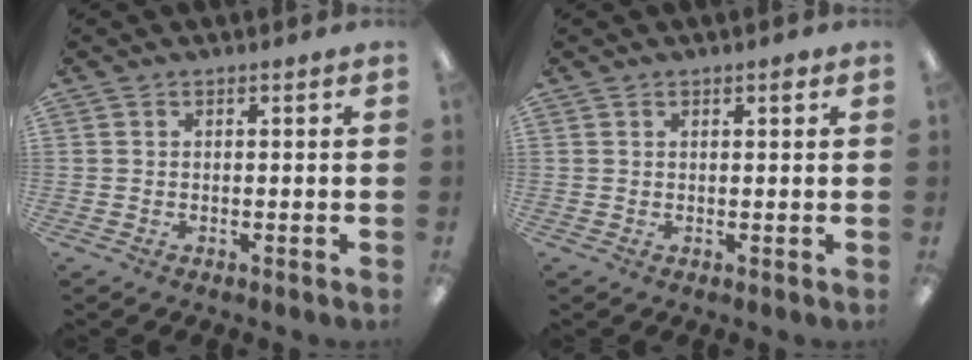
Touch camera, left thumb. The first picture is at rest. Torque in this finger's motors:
{"motor_torque": [-0.10, 0.04, -0.33, 0.21, 0.00]}